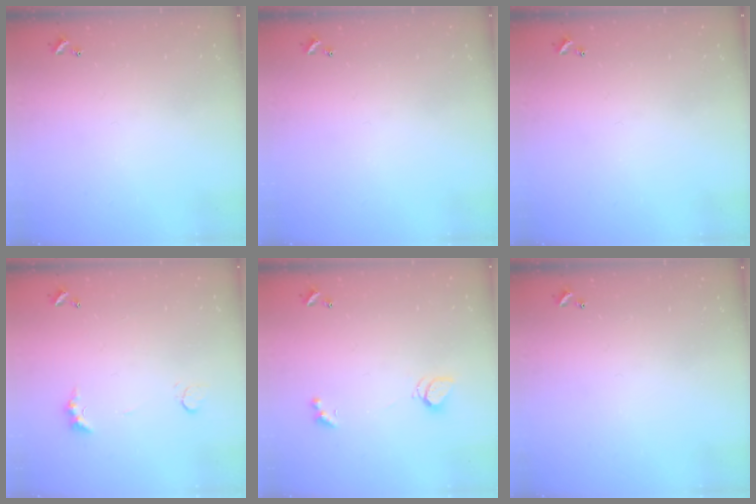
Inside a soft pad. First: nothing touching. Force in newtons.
{"total": 0.0}
{"total": 0.0}
{"total": 3.2, "press": 3.1, "slide": 0.8}
{"total": 1.4, "press": 1.4, "slide": 0.5}
{"total": 0.0}